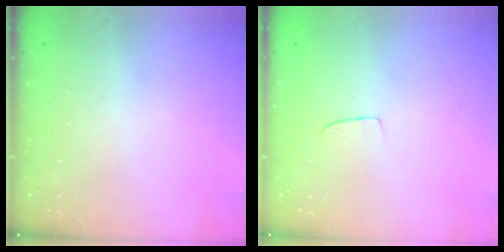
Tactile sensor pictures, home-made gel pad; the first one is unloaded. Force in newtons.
{"total": 2.5, "press": 2.5, "slide": 0.1}